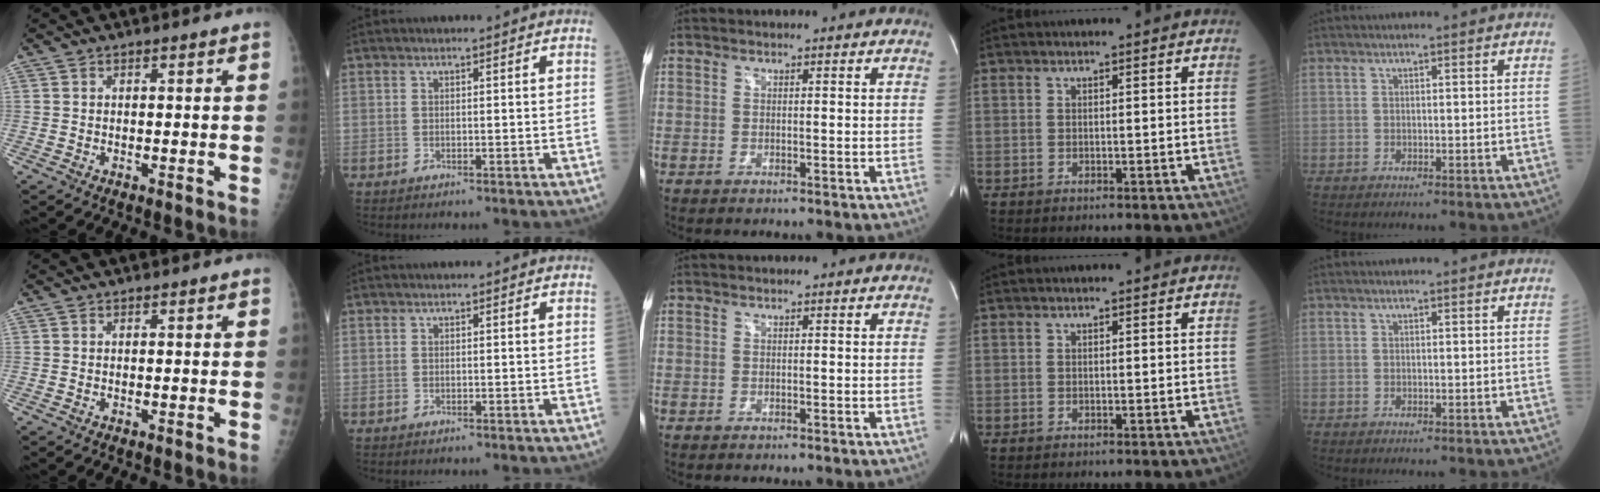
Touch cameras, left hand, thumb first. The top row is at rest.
{}